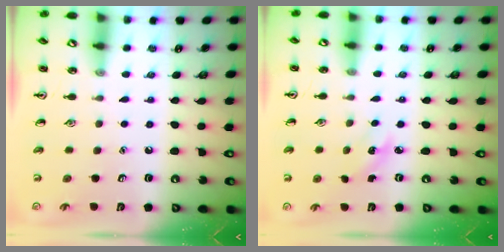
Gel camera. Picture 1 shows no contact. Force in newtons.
{"total": 2.7, "press": 2.5, "slide": 1.0}